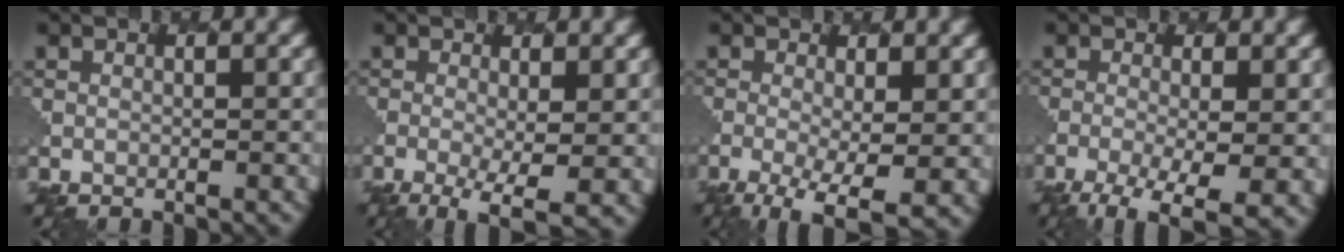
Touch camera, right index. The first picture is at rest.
{"total": 4.8, "force": [-1.1, 1.3, 4.5], "torque": [-0.086, -0.008, -0.019]}
{"total": 5.9, "force": [-1.9, 1.9, 5.3], "torque": [-0.104, -0.013, -0.031]}
{"total": 7.0, "force": [-3.2, 2.3, 5.8], "torque": [-0.107, -0.020, -0.047]}